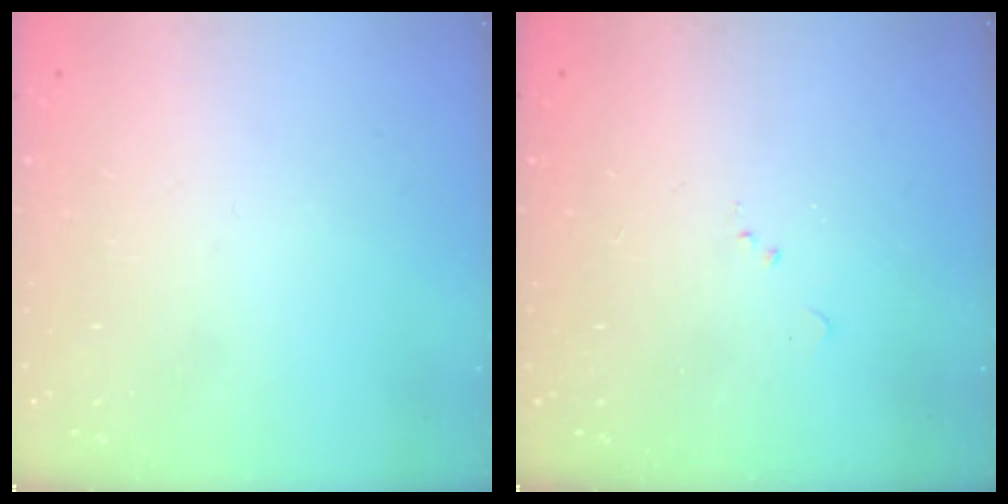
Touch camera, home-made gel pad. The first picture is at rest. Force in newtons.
{"total": 5.7, "press": 5.7, "slide": 0.8}